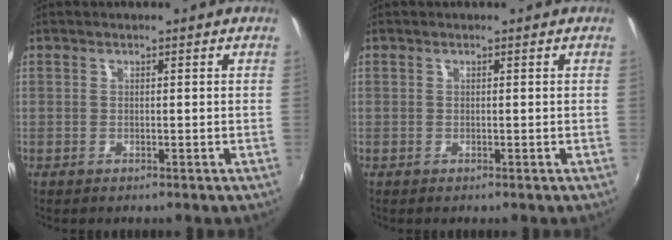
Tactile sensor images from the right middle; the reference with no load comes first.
{"total": 0.0}